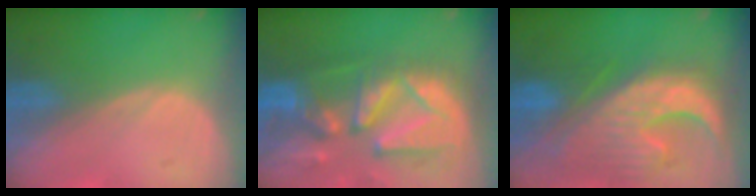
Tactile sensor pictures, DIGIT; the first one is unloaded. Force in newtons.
{"total": 13.3, "press": 11.5, "slide": 6.7}
{"total": 13.2, "press": 11.4, "slide": 6.8}